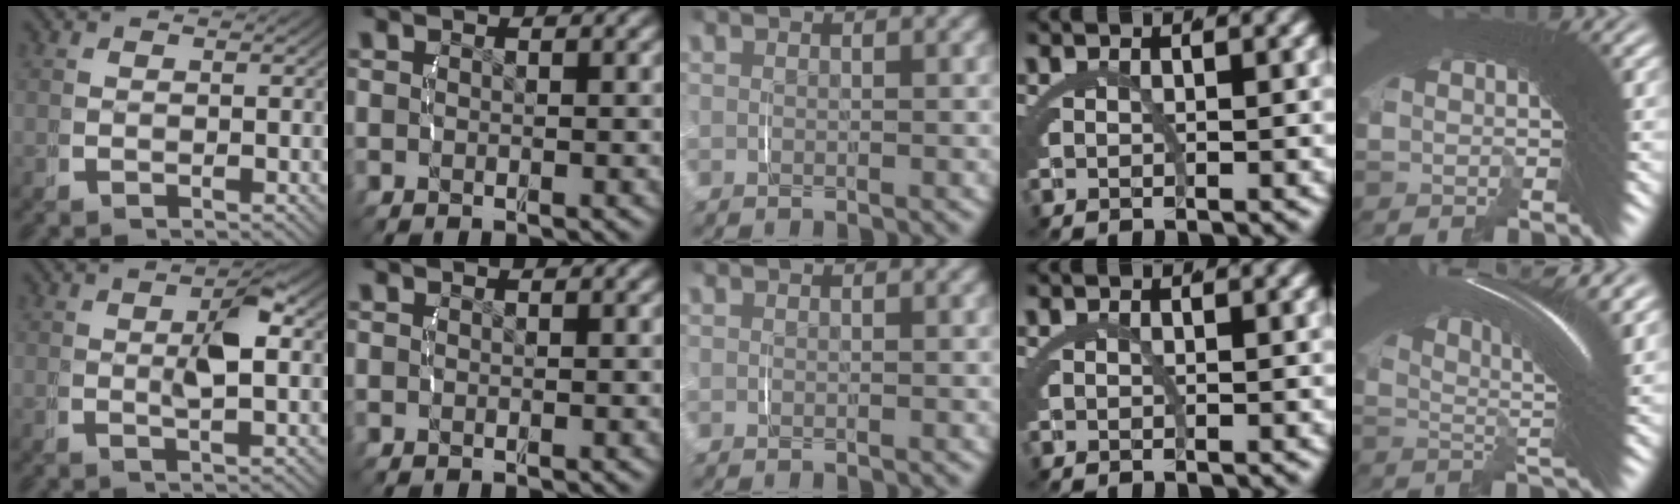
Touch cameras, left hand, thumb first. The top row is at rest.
{"thumb": {"total": 3.8, "force": [0.7, 1.2, 3.6], "torque": [-0.064, 0.005, 0.009]}, "little": {"total": 9.8, "force": [2.7, 3.2, 8.8], "torque": [-0.153, 0.004, 0.034]}}